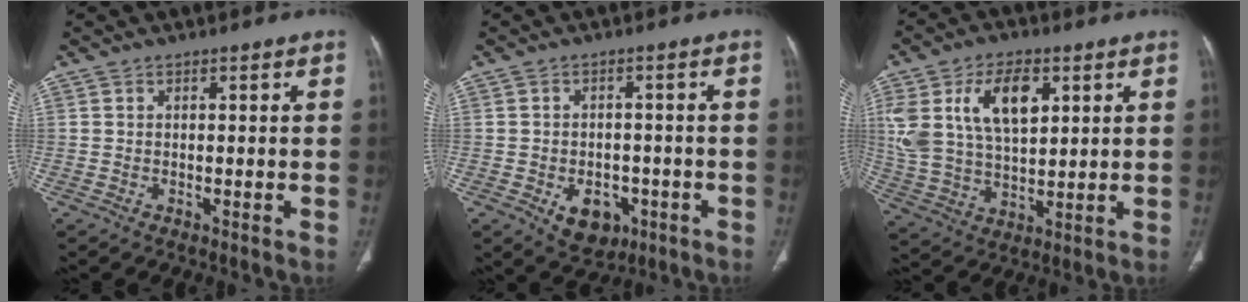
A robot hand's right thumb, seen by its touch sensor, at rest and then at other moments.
{"total": 7.1, "force": [-2.9, 5.0, 4.0], "torque": [-0.036, 0.014, -0.029]}
{"total": 16.7, "force": [5.9, 9.5, 12.4], "torque": [-0.227, -0.010, 0.119]}